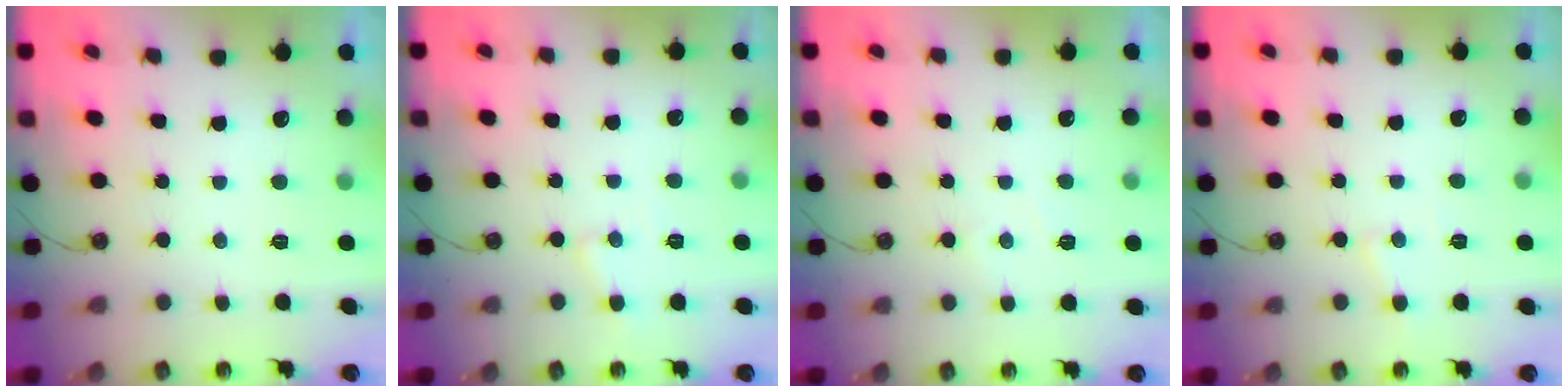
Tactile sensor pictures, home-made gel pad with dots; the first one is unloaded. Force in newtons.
{"total": 5.8, "press": 5.8, "slide": 0.6}
{"total": 4.5, "press": 4.4, "slide": 0.7}
{"total": 4.8, "press": 4.8, "slide": 0.6}